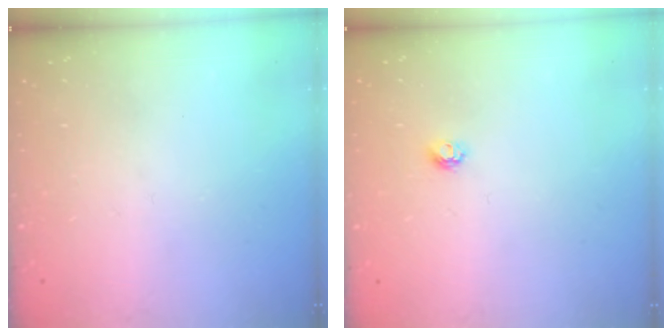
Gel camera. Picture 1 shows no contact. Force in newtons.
{"total": 4.2, "press": 4.1, "slide": 0.4}